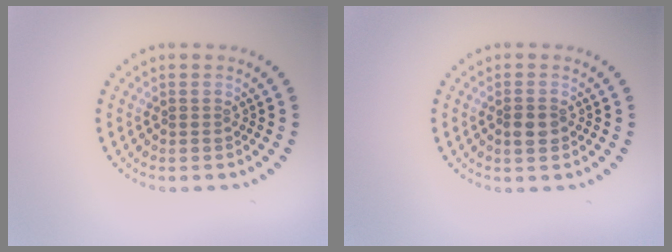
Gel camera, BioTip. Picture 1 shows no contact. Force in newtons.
{"total": 1.5, "press": 1.5, "slide": 0.3}